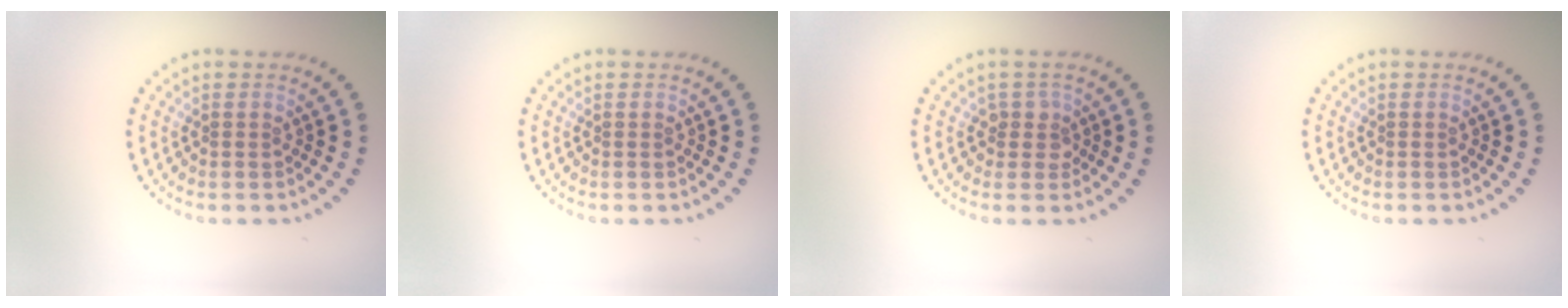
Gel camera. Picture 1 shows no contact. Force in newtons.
{"total": 0.0}
{"total": 1.7, "press": 1.4, "slide": 1.0}
{"total": 0.0}